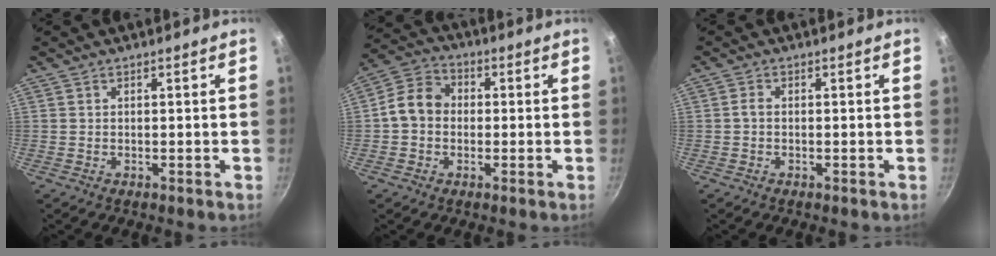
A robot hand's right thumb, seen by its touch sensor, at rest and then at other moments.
{"total": 8.3, "force": [-0.3, 6.8, 4.7], "torque": [-0.073, 0.029, -0.019]}
{"total": 1.2, "force": [-0.2, 0.7, 0.9], "torque": [-0.014, 0.002, -0.007]}